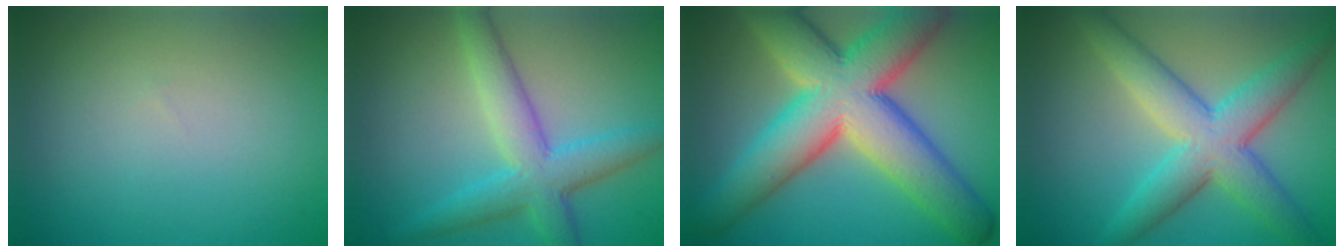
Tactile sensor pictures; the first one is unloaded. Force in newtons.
{"total": 5.6, "press": 5.6, "slide": 0.2}
{"total": 13.4, "press": 13.3, "slide": 0.8}
{"total": 7.2, "press": 7.2, "slide": 0.1}